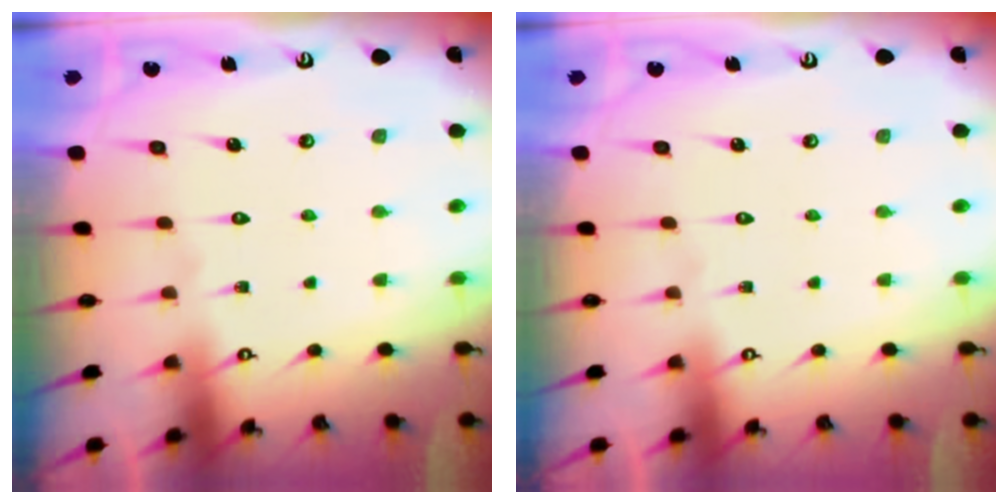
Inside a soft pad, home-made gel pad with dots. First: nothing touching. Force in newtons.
{"total": 0.0}